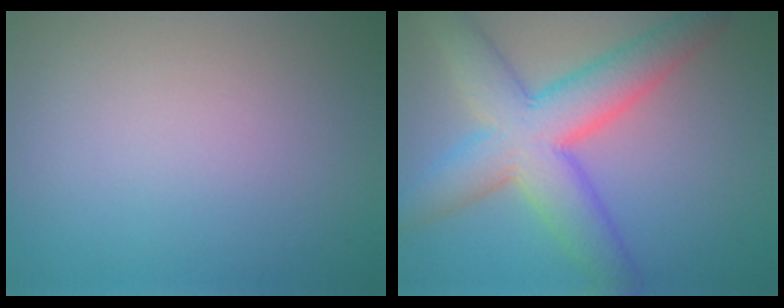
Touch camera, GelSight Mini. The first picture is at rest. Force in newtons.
{"total": 8.6, "press": 8.6, "slide": 0.4}